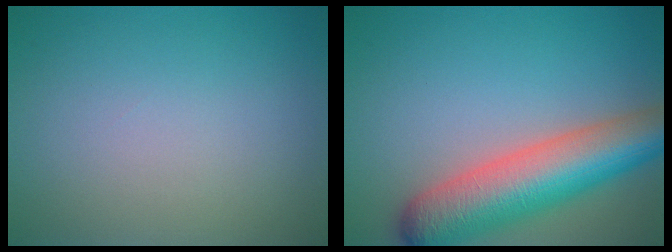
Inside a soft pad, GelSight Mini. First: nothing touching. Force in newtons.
{"total": 9.1, "press": 9.1, "slide": 0.4}